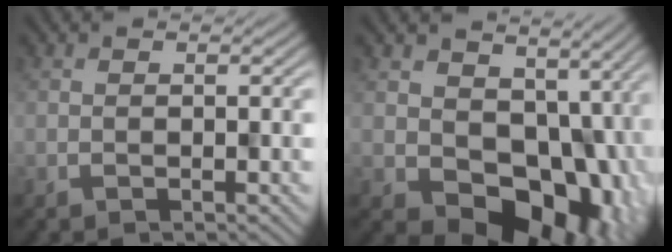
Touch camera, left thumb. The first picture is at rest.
{"total": 11.9, "force": [0.6, 8.9, 7.8], "torque": [-0.116, -0.037, 0.020]}